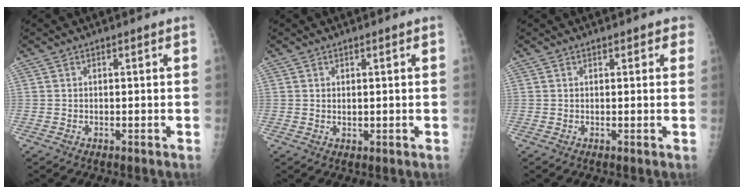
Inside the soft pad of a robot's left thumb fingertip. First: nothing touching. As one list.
[{"total": 1.0, "force": [0.4, 0.6, 0.7], "torque": [-0.010, -0.005, 0.010]}, {"total": 1.7, "force": [1.1, 1.0, 0.7], "torque": [0.014, -0.001, 0.006]}]